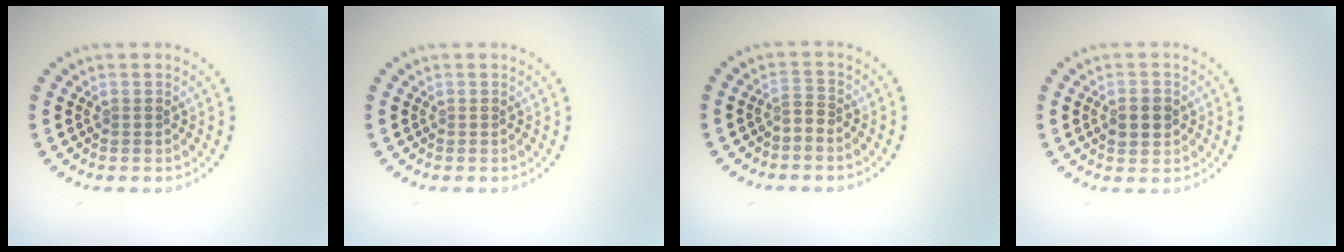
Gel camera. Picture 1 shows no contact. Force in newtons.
{"total": 0.0}
{"total": 1.0, "press": 0.5, "slide": 0.9}
{"total": 2.2, "press": 2.2, "slide": 0.1}